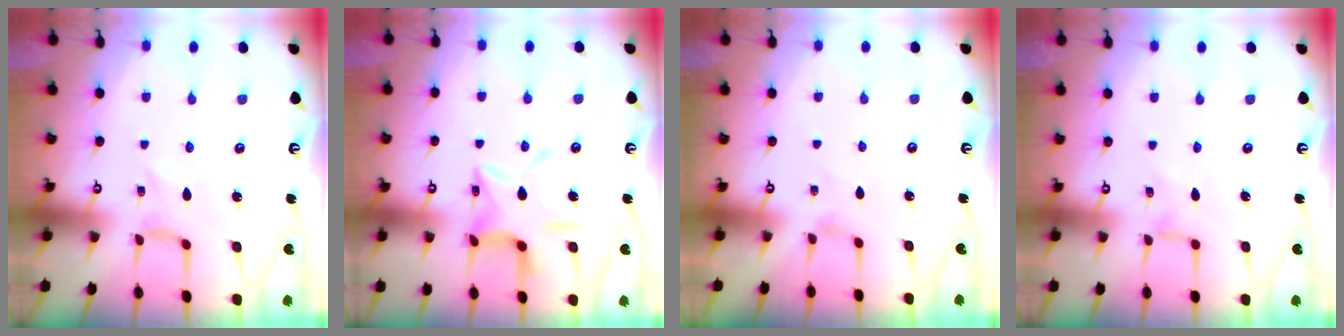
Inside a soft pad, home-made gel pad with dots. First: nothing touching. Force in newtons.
{"total": 11.6, "press": 11.6, "slide": 0.7}
{"total": 0.0}
{"total": 1.5, "press": 1.4, "slide": 0.3}